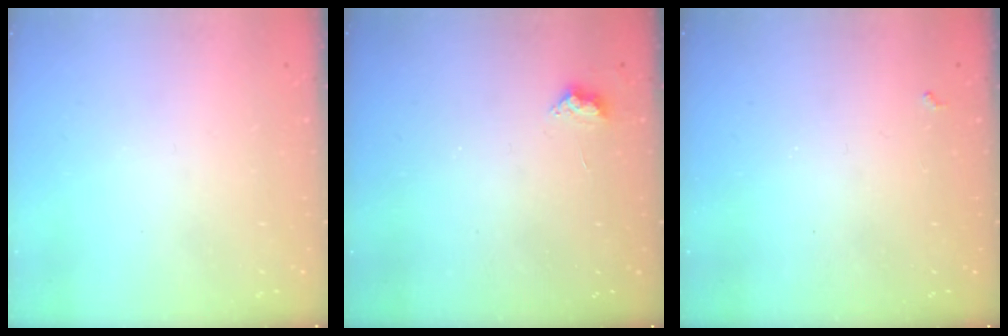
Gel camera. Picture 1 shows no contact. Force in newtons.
{"total": 4.8, "press": 4.8, "slide": 0.6}
{"total": 1.9, "press": 1.9, "slide": 0.4}